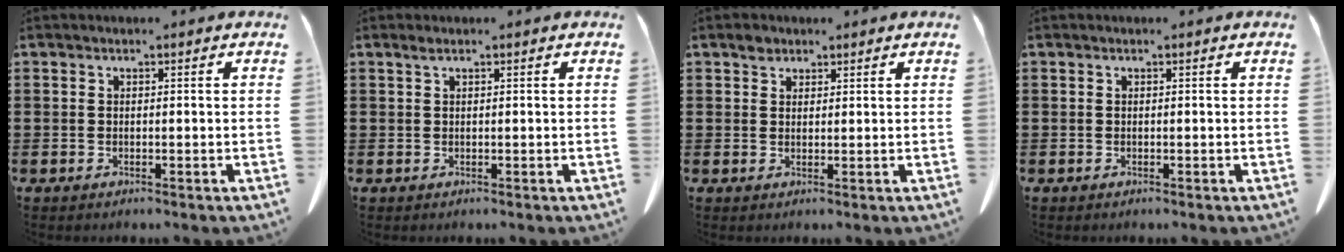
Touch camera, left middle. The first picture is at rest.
{"total": 0.8, "force": [0.4, 0.1, 0.6], "torque": [-0.014, 0.002, 0.007]}
{"total": 1.9, "force": [1.3, 1.2, 0.6], "torque": [-0.007, 0.001, 0.024]}
{"total": 0.0}